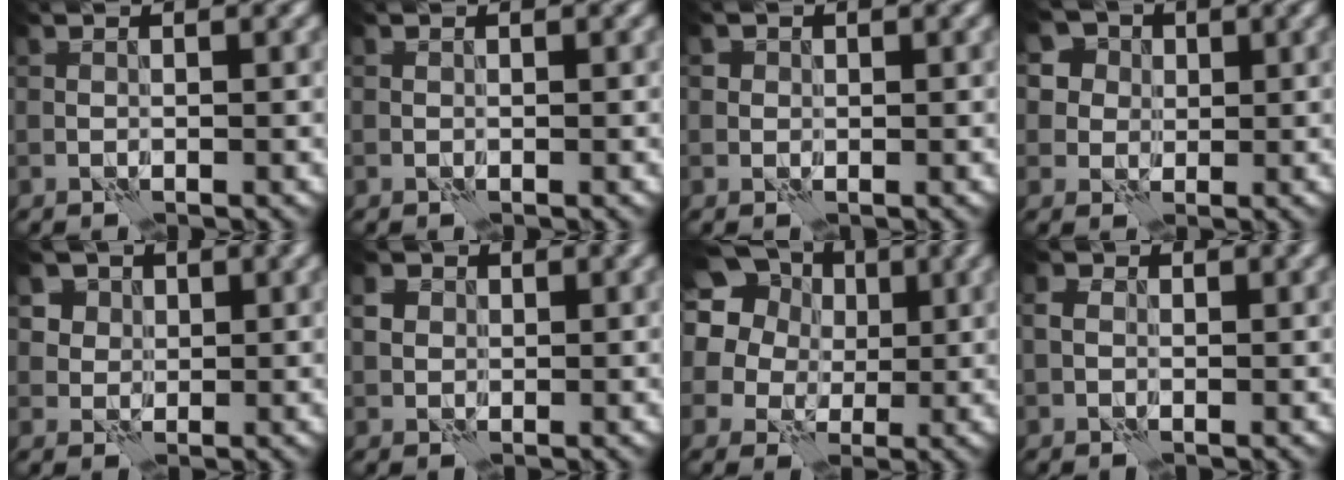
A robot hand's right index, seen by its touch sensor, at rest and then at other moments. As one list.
[{"total": 0.0}, {"total": 1.1, "force": [0.5, 1.0, 0.2], "torque": [0.000, -0.001, 0.000]}, {"total": 5.8, "force": [2.8, 4.7, 2.1], "torque": [-0.049, 0.008, 0.032]}, {"total": 6.0, "force": [3.0, 4.6, 2.5], "torque": [-0.049, 0.005, 0.039]}, {"total": 1.8, "force": [0.4, 1.6, 0.6], "torque": [-0.011, 0.003, 0.005]}, {"total": 17.8, "force": [7.8, 14.2, 7.5], "torque": [-0.190, 0.047, 0.111]}, {"total": 1.6, "force": [0.2, 1.3, 0.8], "torque": [-0.020, 0.005, -0.005]}]